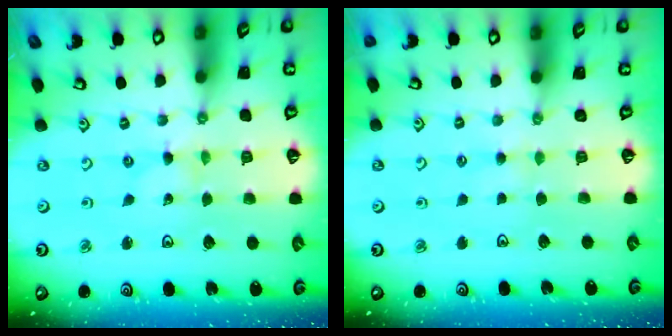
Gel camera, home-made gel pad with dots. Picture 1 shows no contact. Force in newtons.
{"total": 2.0, "press": 2.0, "slide": 0.4}